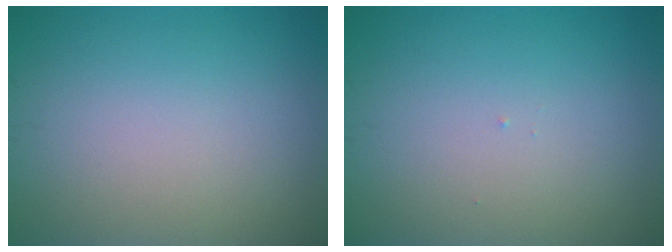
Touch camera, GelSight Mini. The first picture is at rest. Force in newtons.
{"total": 0.0}